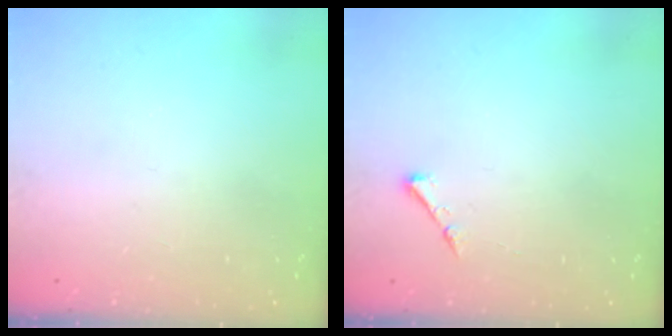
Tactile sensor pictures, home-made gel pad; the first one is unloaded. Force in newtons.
{"total": 3.7, "press": 3.6, "slide": 0.5}